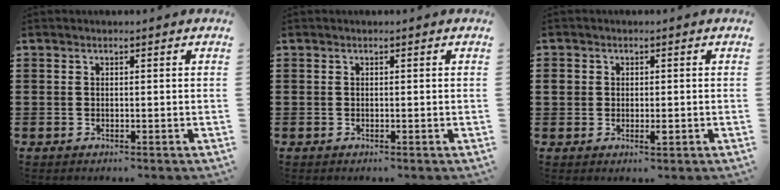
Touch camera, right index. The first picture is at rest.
{"total": 0.0}
{"total": 2.2, "force": [-0.1, 1.6, 1.4], "torque": [-0.037, -0.001, -0.004]}